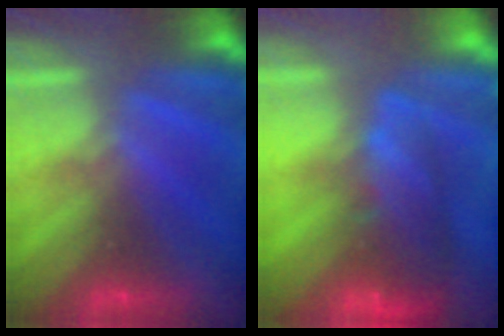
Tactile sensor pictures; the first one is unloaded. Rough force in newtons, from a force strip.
{"total": 9.4}